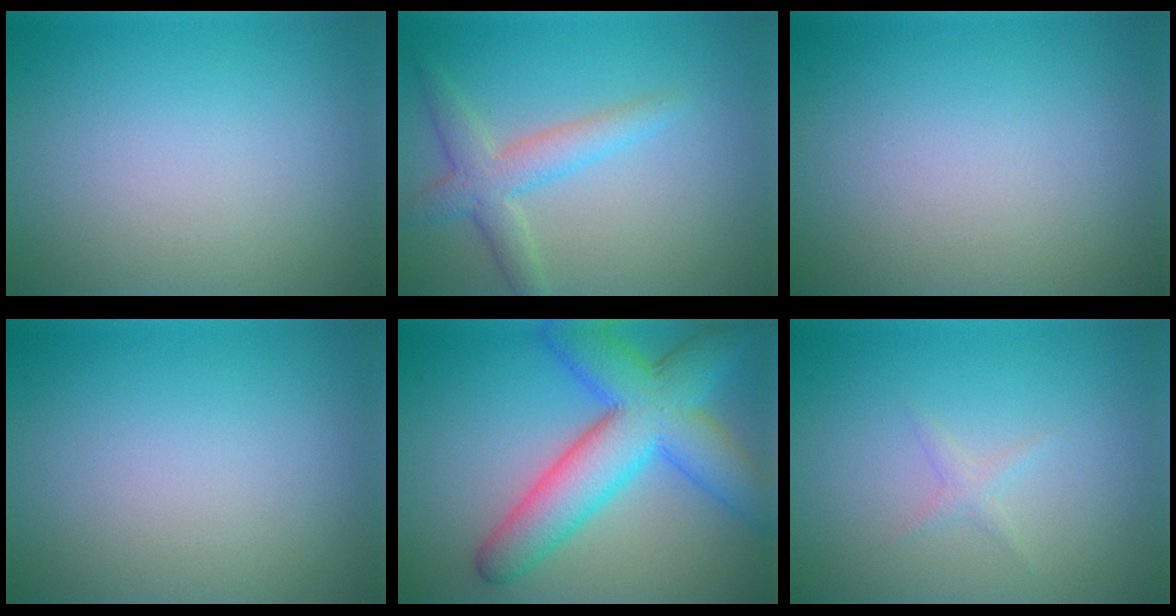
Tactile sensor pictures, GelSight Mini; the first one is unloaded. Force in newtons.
{"total": 3.5, "press": 3.5, "slide": 0.1}
{"total": 0.0}
{"total": 0.0}
{"total": 9.3, "press": 9.3, "slide": 0.2}
{"total": 0.9, "press": 0.8, "slide": 0.1}